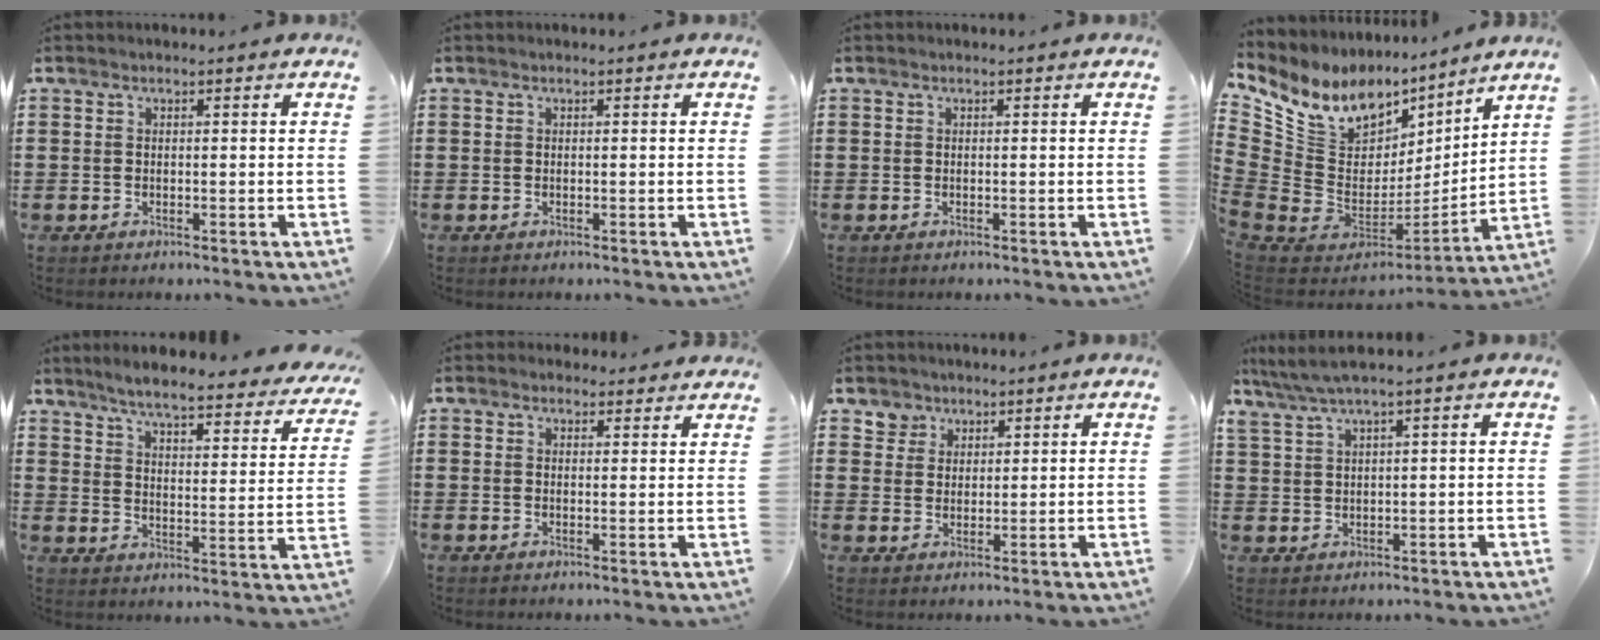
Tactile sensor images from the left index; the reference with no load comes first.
{"total": 0.0}
{"total": 0.0}
{"total": 10.8, "force": [6.4, 7.8, 4.0], "torque": [-0.118, -0.060, 0.115]}
{"total": 5.4, "force": [4.9, -0.1, 2.3], "torque": [-0.070, -0.035, 0.077]}
{"total": 1.7, "force": [1.6, 0.7, 0.1], "torque": [0.002, 0.001, 0.029]}
{"total": 3.3, "force": [2.2, 2.5, -0.1], "torque": [-0.012, 0.008, 0.041]}
{"total": 2.5, "force": [1.5, -0.2, 2.1], "torque": [-0.044, -0.002, 0.024]}